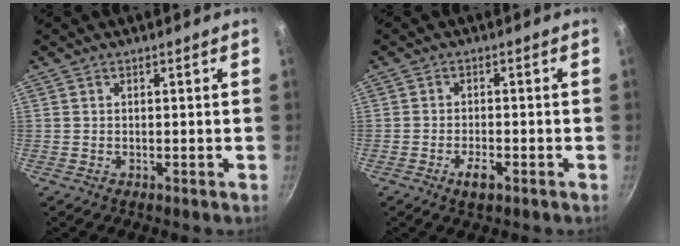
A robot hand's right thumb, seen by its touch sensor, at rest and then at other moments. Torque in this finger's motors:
{"motor_torque": [1.02, 0.61, 0.60, -0.61, 0.16]}